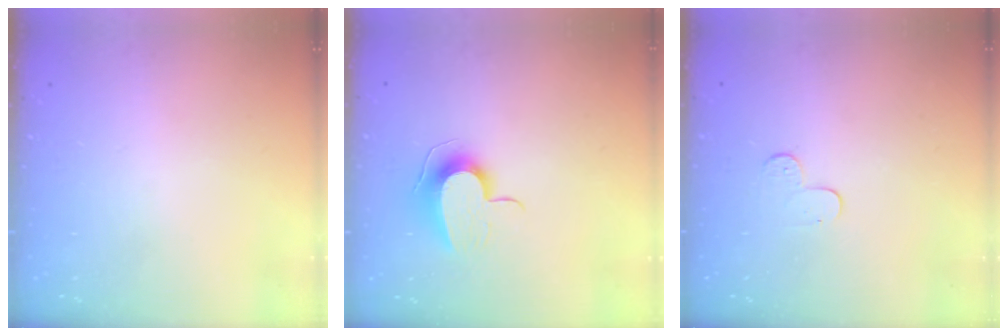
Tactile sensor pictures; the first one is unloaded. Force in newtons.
{"total": 9.2, "press": 9.2, "slide": 0.5}
{"total": 3.9, "press": 3.8, "slide": 0.3}